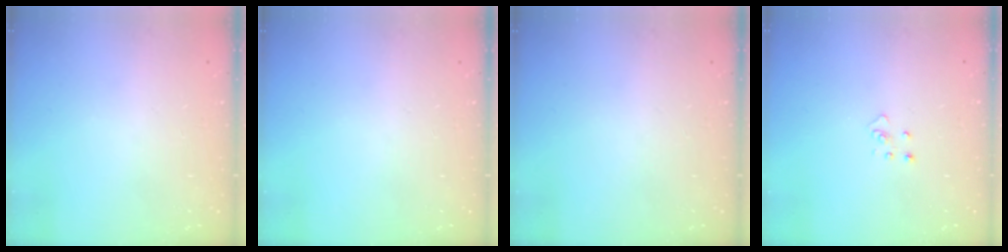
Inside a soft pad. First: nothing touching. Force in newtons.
{"total": 0.0}
{"total": 0.0}
{"total": 3.1, "press": 3.1, "slide": 0.2}